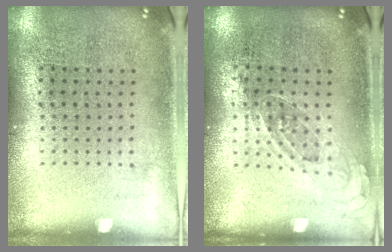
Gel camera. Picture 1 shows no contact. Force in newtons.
{"total": 0.7, "press": 0.5, "slide": 0.4}